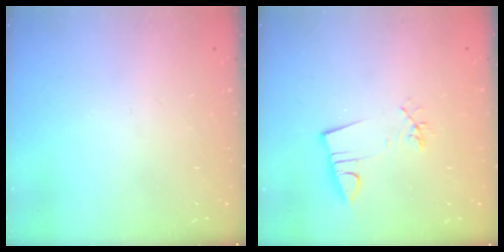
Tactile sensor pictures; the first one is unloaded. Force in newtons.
{"total": 3.4, "press": 1.9, "slide": 2.8}